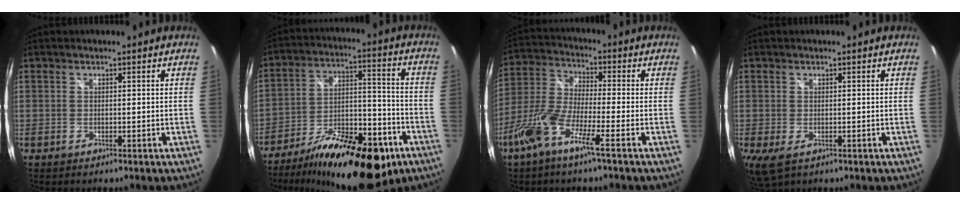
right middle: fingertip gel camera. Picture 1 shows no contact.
{"total": 23.1, "force": [-14.3, 8.9, 15.9], "torque": [-0.258, -0.010, -0.216]}
{"total": 10.6, "force": [-5.9, 1.1, 8.7], "torque": [-0.187, -0.007, -0.122]}
{"total": 0.0}